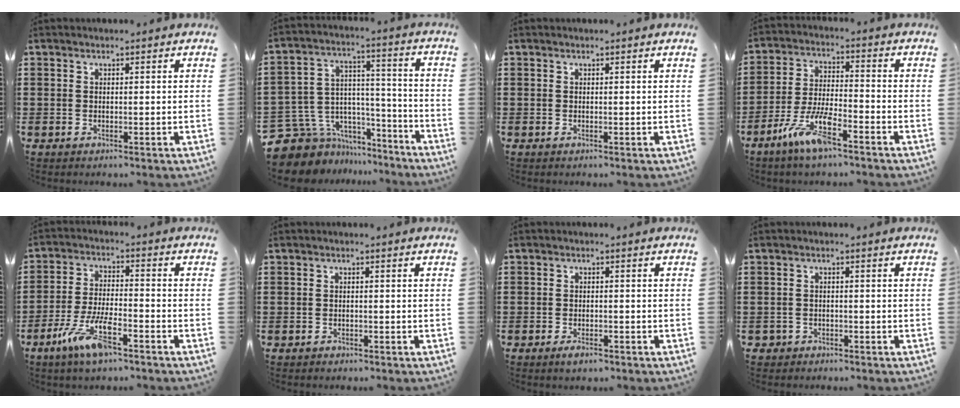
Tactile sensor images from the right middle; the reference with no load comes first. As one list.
[{"total": 8.8, "force": [-6.4, 5.9, 1.1], "torque": [-0.060, -0.003, -0.120]}, {"total": 0.0}, {"total": 8.4, "force": [-5.4, 1.8, 6.2], "torque": [-0.144, -0.007, -0.104]}, {"total": 8.9, "force": [-5.0, 2.6, 7.0], "torque": [-0.155, -0.005, -0.094]}, {"total": 0.9, "force": [-0.8, 0.4, 0.0], "torque": [-0.002, 0.003, -0.019]}, {"total": 1.7, "force": [-1.4, 0.7, 0.7], "torque": [-0.017, 0.000, -0.028]}, {"total": 1.4, "force": [-1.2, 0.8, -0.1], "torque": [-0.003, 0.002, -0.029]}]